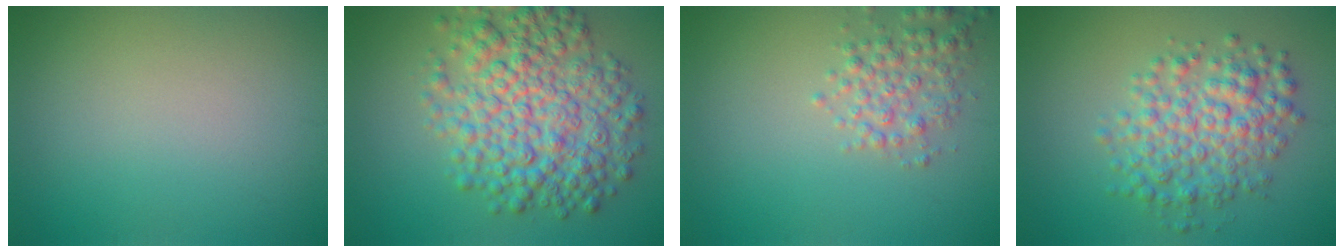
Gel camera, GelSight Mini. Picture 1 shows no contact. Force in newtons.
{"total": 8.5, "press": 8.5, "slide": 0.1}
{"total": 2.7, "press": 2.7, "slide": 0.0}
{"total": 5.2, "press": 5.2, "slide": 0.0}